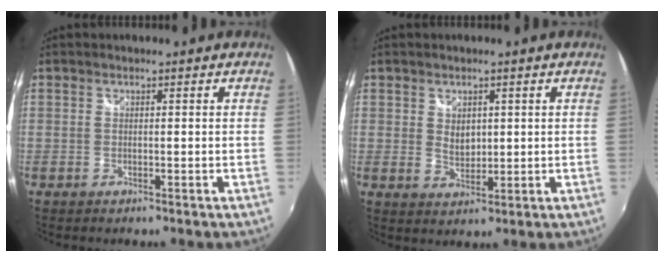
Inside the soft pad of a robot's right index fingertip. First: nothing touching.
{"total": 3.1, "force": [1.1, 2.3, 1.8], "torque": [-0.025, -0.001, 0.021]}